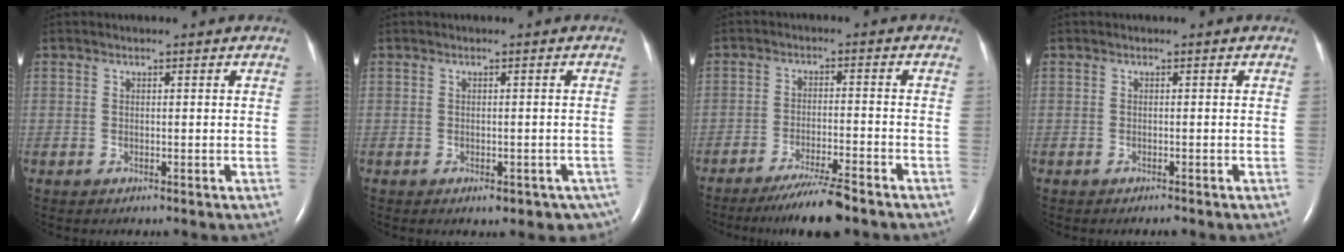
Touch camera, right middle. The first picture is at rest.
{"total": 6.3, "force": [-4.2, 3.4, 3.3], "torque": [-0.014, 0.003, -0.052]}
{"total": 7.5, "force": [-6.1, 0.0, 4.4], "torque": [-0.077, -0.021, -0.105]}
{"total": 0.7, "force": [-0.6, 0.0, 0.3], "torque": [-0.011, -0.002, -0.008]}